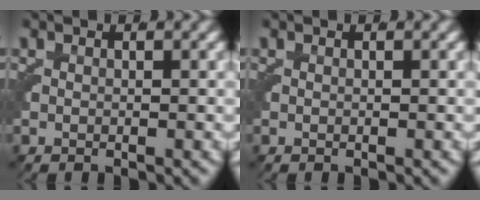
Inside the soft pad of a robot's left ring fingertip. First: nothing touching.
{"total": 0.0}